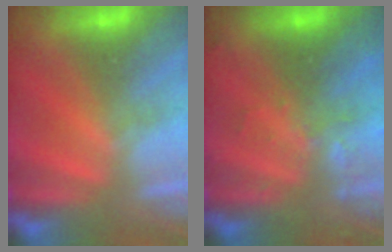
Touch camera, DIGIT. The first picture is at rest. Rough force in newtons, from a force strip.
{"total": 2.8}